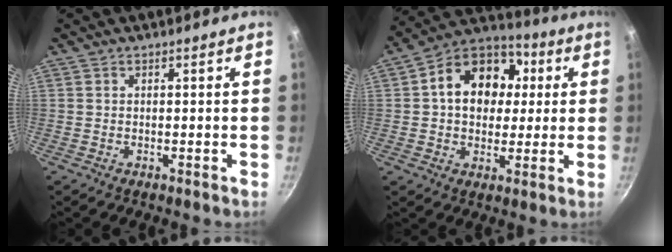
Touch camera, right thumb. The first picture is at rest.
{"total": 16.1, "force": [2.7, 12.4, 9.9], "torque": [-0.129, 0.024, 0.027]}